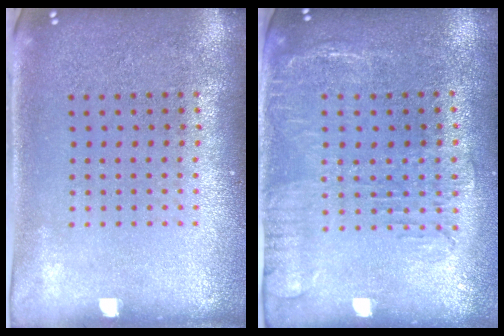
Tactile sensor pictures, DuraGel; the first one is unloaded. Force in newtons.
{"total": 1.9, "press": 1.5, "slide": 1.2}